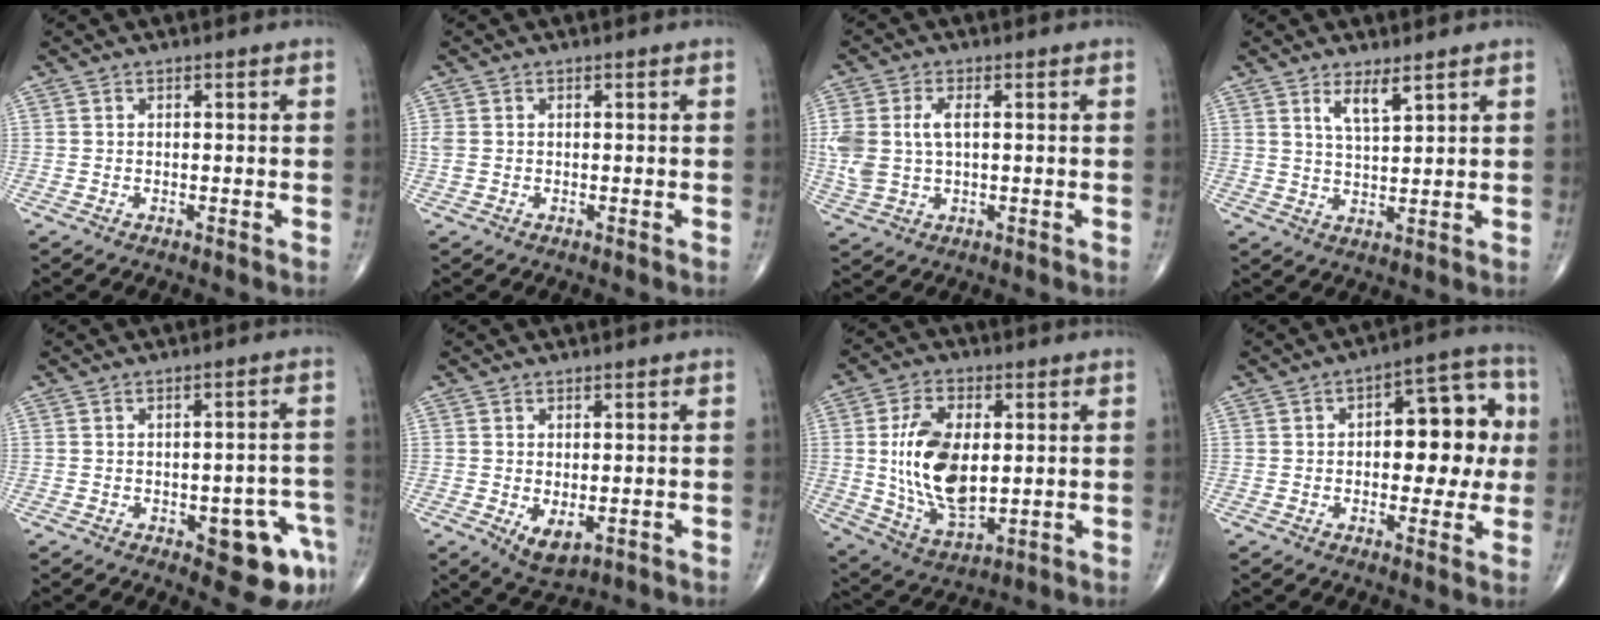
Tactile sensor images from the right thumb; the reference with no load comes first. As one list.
[{"total": 1.5, "force": [0.0, 1.1, 1.0], "torque": [-0.035, 0.004, 0.002]}, {"total": 7.8, "force": [0.9, 4.4, 6.3], "torque": [-0.155, 0.008, 0.024]}, {"total": 4.3, "force": [2.7, 1.1, 3.2], "torque": [-0.057, -0.025, 0.054]}, {"total": 9.4, "force": [-4.0, 3.8, 7.6], "torque": [-0.061, 0.020, -0.042]}, {"total": 4.6, "force": [-0.9, 2.4, 3.8], "torque": [-0.056, -0.010, -0.001]}, {"total": 16.3, "force": [1.4, 8.9, 13.5], "torque": [-0.240, -0.015, 0.034]}, {"total": 15.7, "force": [1.4, 7.9, 13.5], "torque": [-0.133, 0.028, 0.016]}]